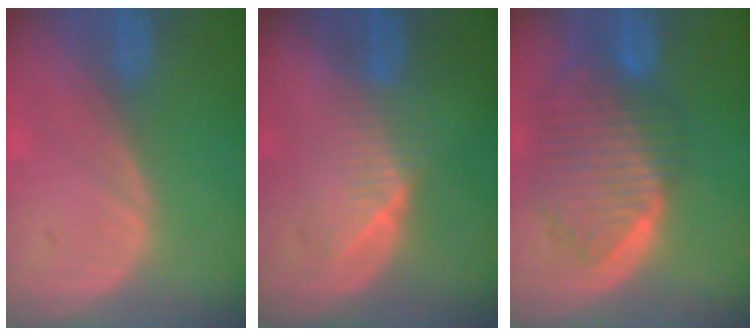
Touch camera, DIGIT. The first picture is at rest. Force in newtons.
{"total": 4.5, "press": 4.4, "slide": 1.0}
{"total": 10.1, "press": 8.8, "slide": 5.1}